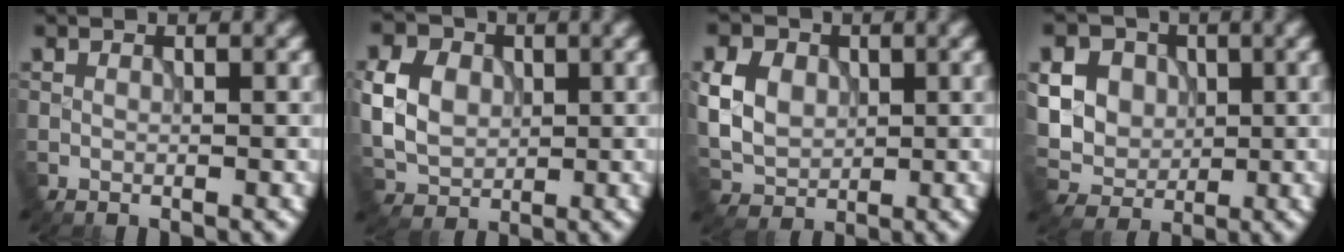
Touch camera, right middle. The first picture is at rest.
{"total": 5.9, "force": [0.7, 4.7, 3.5], "torque": [-0.087, 0.005, 0.009]}
{"total": 7.0, "force": [1.5, 5.6, 4.0], "torque": [-0.086, 0.022, 0.023]}
{"total": 12.3, "force": [3.5, 10.3, 5.7], "torque": [-0.124, 0.022, 0.051]}